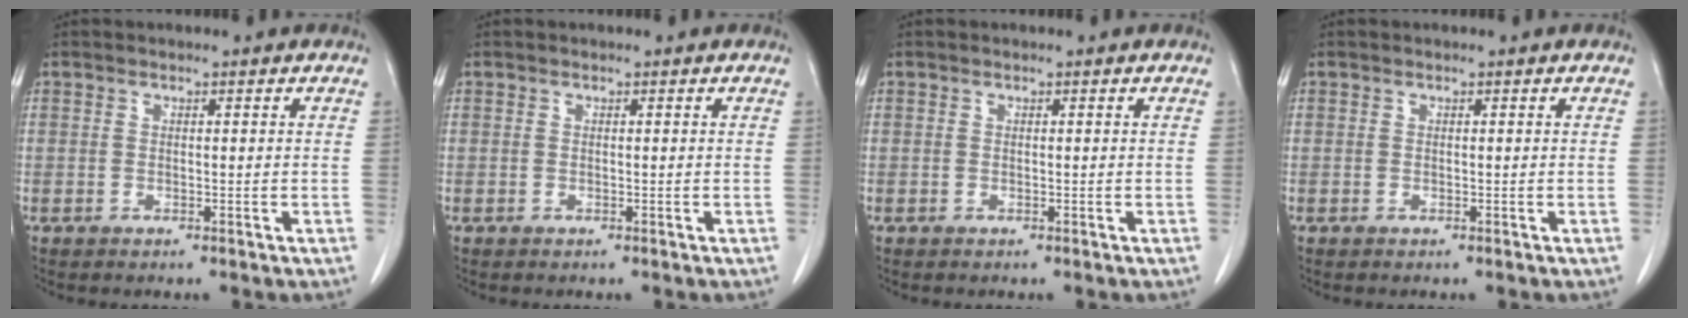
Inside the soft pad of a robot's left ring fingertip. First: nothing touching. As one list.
[{"total": 0.0}, {"total": 0.0}, {"total": 0.0}]